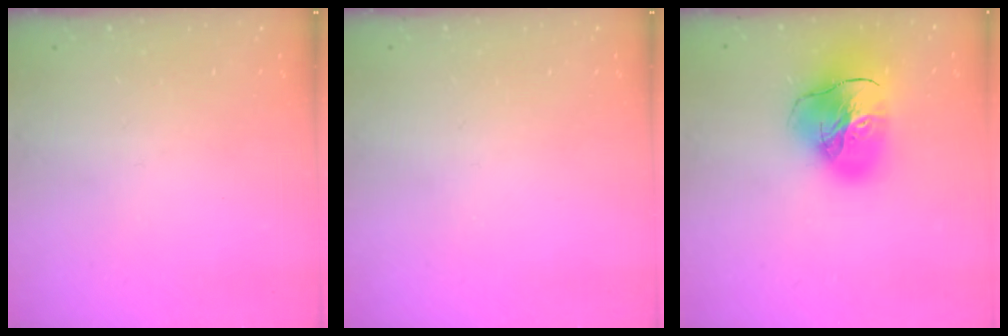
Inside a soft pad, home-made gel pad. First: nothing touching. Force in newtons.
{"total": 0.0}
{"total": 20.3, "press": 20.2, "slide": 2.2}